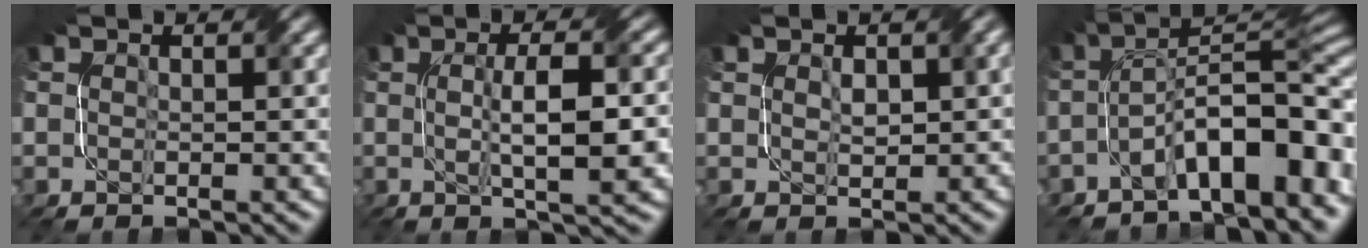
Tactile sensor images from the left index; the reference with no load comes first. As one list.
[{"total": 7.0, "force": [-0.2, 1.7, 6.8], "torque": [-0.100, 0.001, 0.001]}, {"total": 1.4, "force": [0.4, 0.6, 1.2], "torque": [-0.018, 0.000, 0.014]}, {"total": 10.7, "force": [-4.6, 3.8, 8.9], "torque": [-0.123, 0.015, -0.078]}]